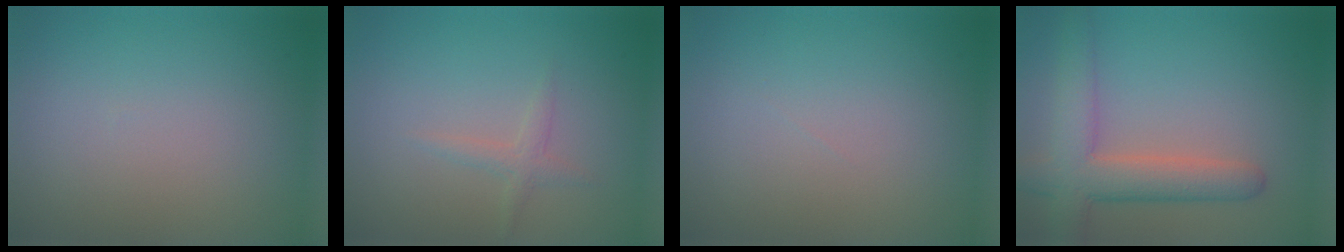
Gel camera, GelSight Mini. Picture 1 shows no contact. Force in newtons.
{"total": 1.2, "press": 1.2, "slide": 0.0}
{"total": 0.0}
{"total": 5.8, "press": 5.8, "slide": 0.5}